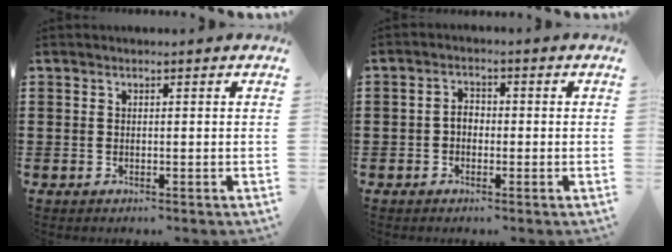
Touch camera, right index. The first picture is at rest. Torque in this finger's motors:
{"motor_torque": [0.46, -0.36, 0.22, 0.05]}